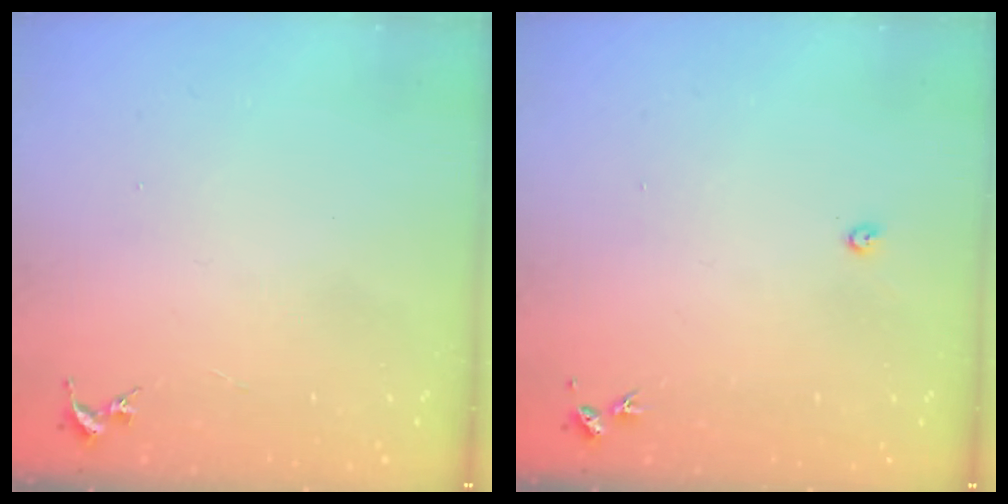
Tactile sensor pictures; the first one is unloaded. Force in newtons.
{"total": 2.2, "press": 2.2, "slide": 0.3}